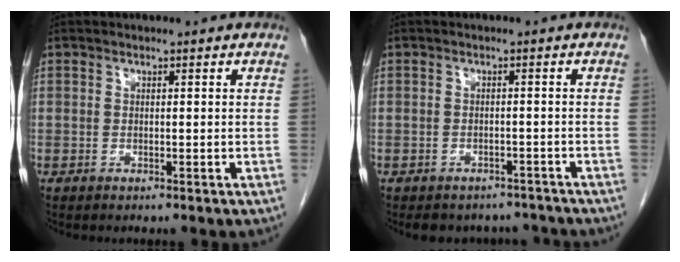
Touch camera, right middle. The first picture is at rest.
{"total": 7.4, "force": [-6.7, 3.1, 0.7], "torque": [-0.003, 0.012, -0.075]}